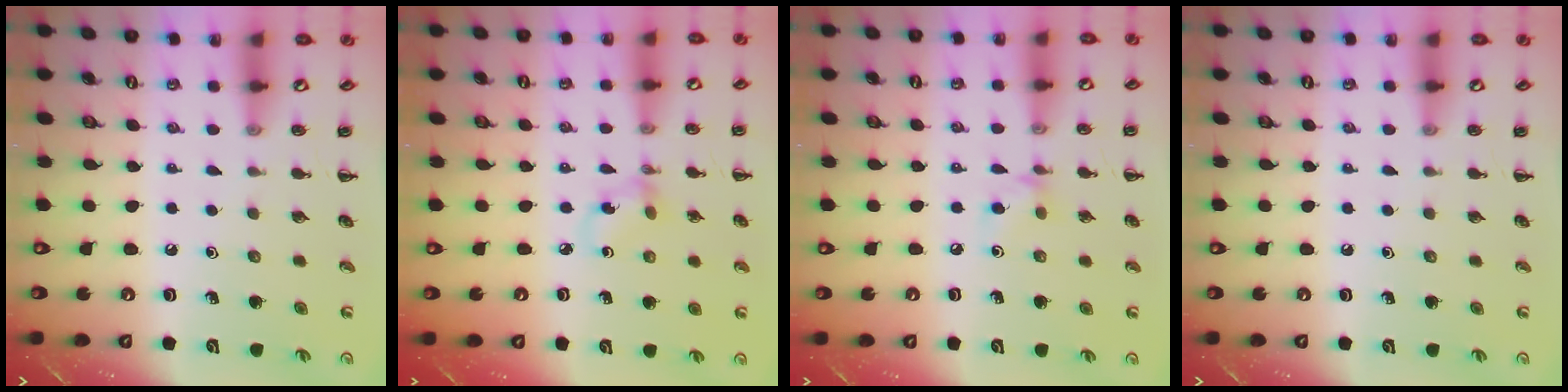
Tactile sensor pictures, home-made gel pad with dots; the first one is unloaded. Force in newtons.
{"total": 3.3, "press": 3.2, "slide": 0.8}
{"total": 5.3, "press": 5.1, "slide": 1.4}
{"total": 0.0}